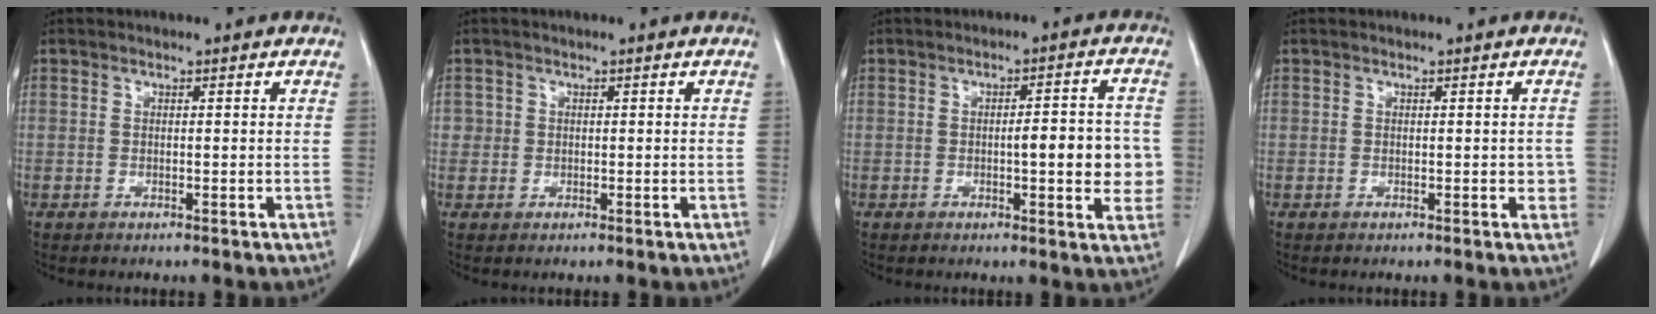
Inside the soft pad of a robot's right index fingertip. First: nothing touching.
{"total": 1.2, "force": [0.1, 1.2, 0.1], "torque": [0.009, 0.005, 0.000]}
{"total": 7.7, "force": [-0.8, 2.0, 7.4], "torque": [-0.090, 0.011, -0.010]}
{"total": 1.5, "force": [-0.1, 1.0, 1.0], "torque": [-0.002, 0.006, -0.002]}